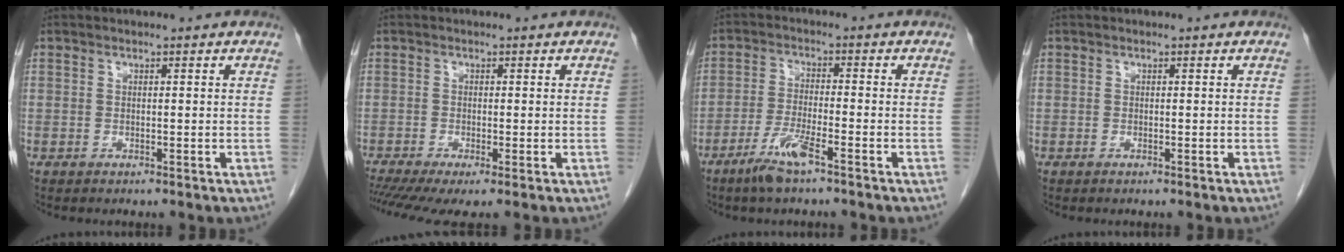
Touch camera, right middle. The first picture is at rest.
{"total": 5.6, "force": [-3.6, 1.0, 4.2], "torque": [-0.071, -0.013, -0.067]}
{"total": 5.6, "force": [-3.7, 0.3, 4.1], "torque": [-0.089, -0.008, -0.075]}
{"total": 0.0}